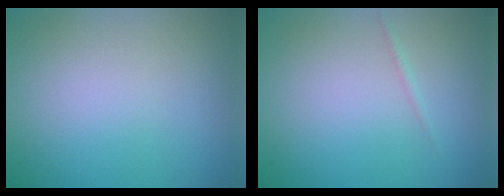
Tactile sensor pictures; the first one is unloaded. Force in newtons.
{"total": 0.5, "press": 0.5, "slide": 0.0}